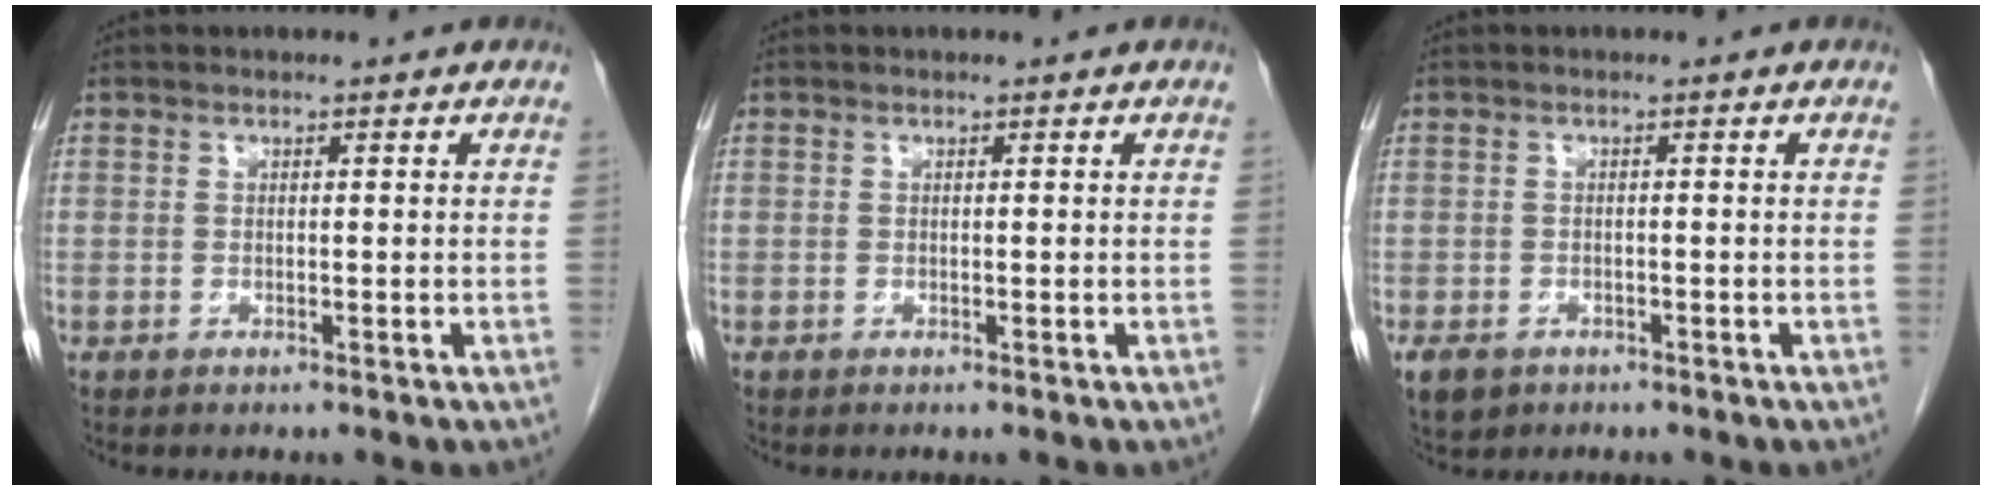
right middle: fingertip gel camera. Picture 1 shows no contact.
{"total": 0.0}
{"total": 4.0, "force": [-2.5, 2.8, 1.5], "torque": [-0.028, -0.003, -0.035]}